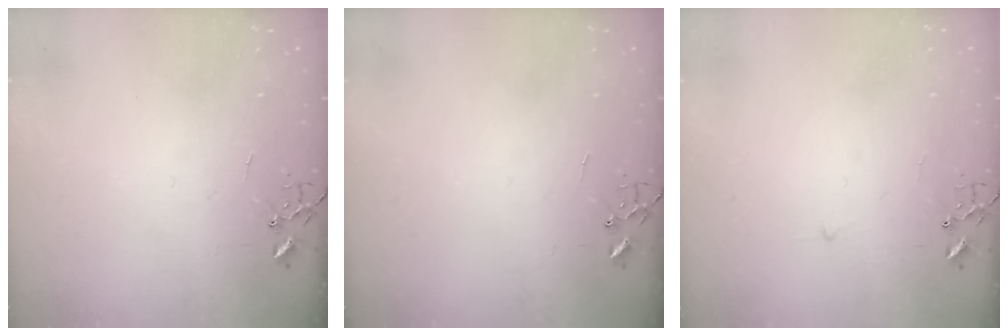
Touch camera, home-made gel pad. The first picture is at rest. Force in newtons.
{"total": 0.0}
{"total": 2.3, "press": 2.3, "slide": 0.3}